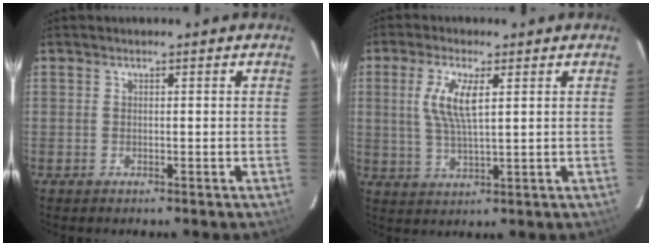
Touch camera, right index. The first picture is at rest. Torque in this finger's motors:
{"motor_torque": [0.17, 0.13, 0.20, 0.12]}